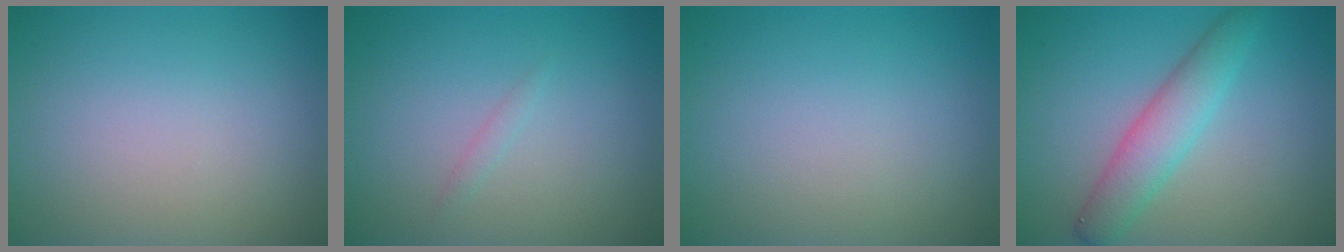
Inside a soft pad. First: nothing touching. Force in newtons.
{"total": 0.6, "press": 0.6, "slide": 0.0}
{"total": 0.0}
{"total": 3.8, "press": 3.8, "slide": 0.1}